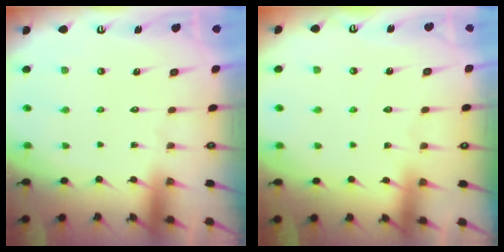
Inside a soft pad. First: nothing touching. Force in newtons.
{"total": 2.4, "press": 2.4, "slide": 0.4}